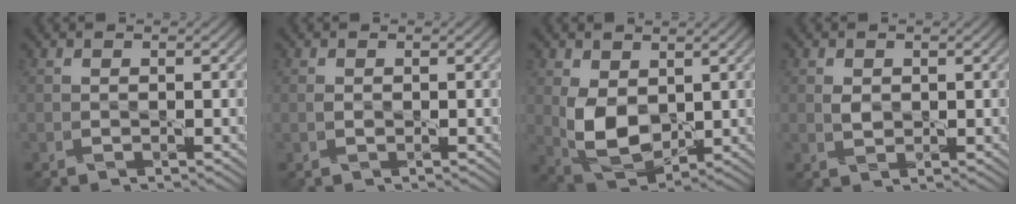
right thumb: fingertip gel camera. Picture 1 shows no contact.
{"total": 0.6, "force": [0.0, 0.4, 0.4], "torque": [-0.011, -0.001, 0.000]}
{"total": 7.4, "force": [0.9, 4.9, 5.5], "torque": [-0.129, -0.009, 0.020]}
{"total": 1.5, "force": [0.3, 1.1, 0.9], "torque": [-0.023, -0.002, 0.008]}